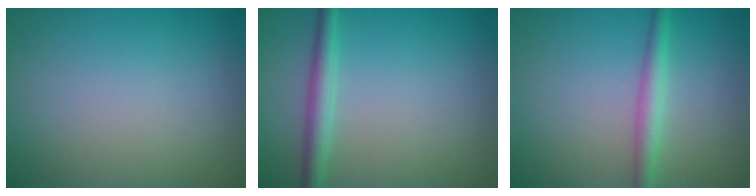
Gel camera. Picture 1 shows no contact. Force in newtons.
{"total": 2.3, "press": 2.3, "slide": 0.1}
{"total": 2.2, "press": 2.2, "slide": 0.1}